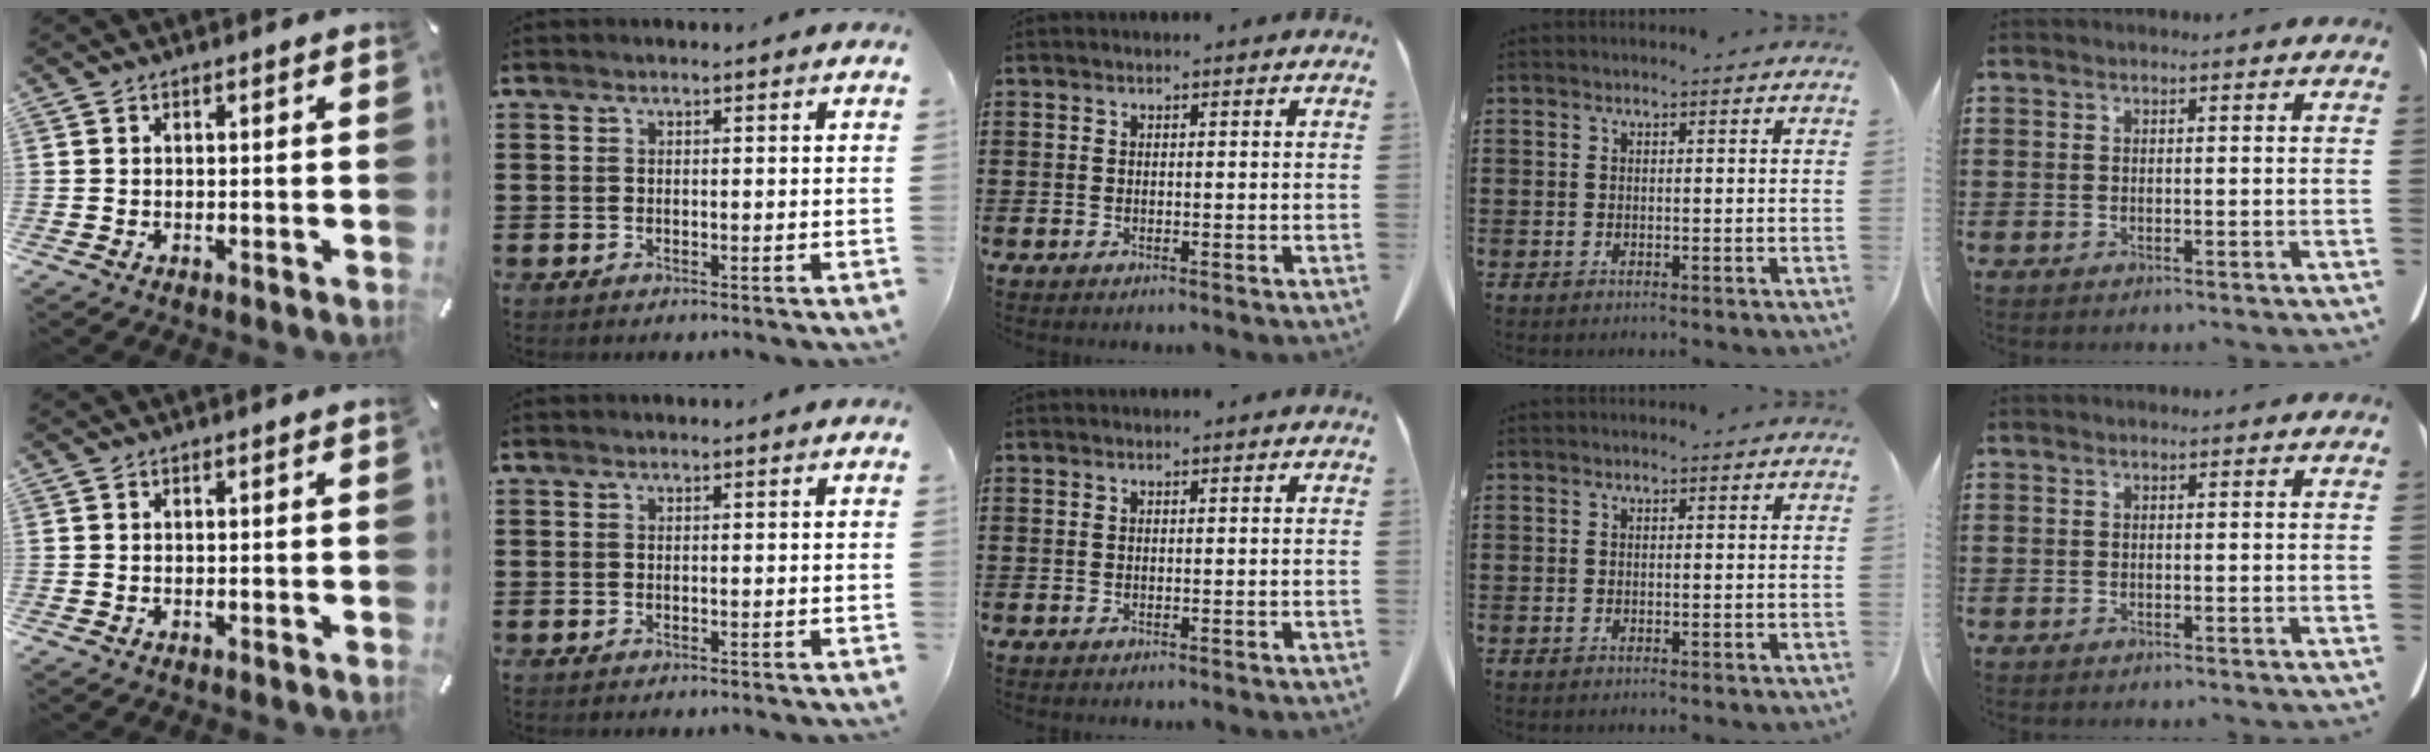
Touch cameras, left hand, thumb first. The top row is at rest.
{}